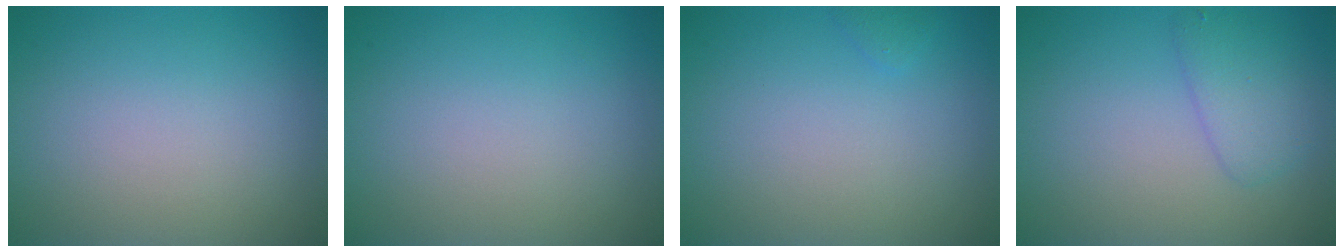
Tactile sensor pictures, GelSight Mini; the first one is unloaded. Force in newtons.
{"total": 0.0}
{"total": 0.6, "press": 0.6, "slide": 0.1}
{"total": 2.5, "press": 2.5, "slide": 0.2}